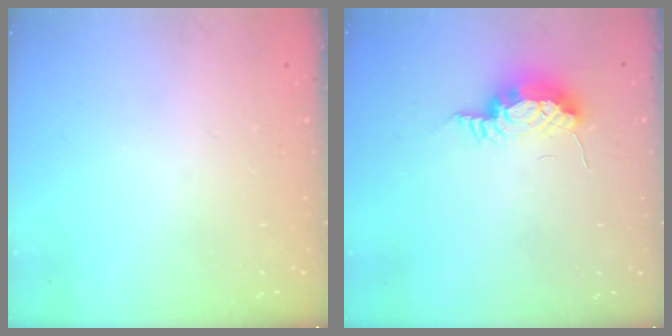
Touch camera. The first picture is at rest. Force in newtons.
{"total": 7.9, "press": 7.7, "slide": 1.6}